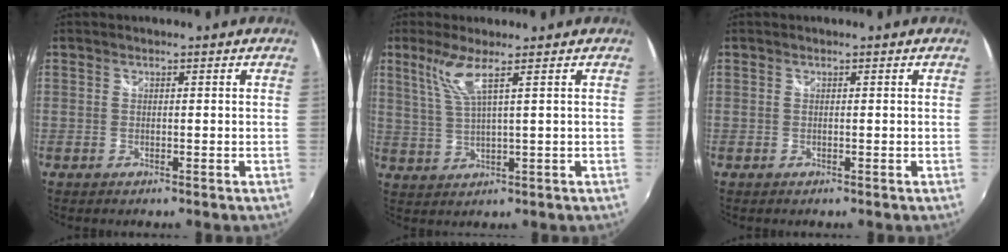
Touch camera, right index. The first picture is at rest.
{"total": 5.3, "force": [2.9, -0.2, 4.4], "torque": [-0.092, -0.007, 0.064]}
{"total": 0.0}